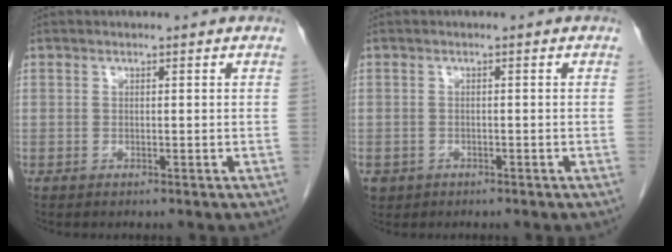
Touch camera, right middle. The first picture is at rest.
{"total": 2.7, "force": [-1.6, 2.1, 0.5], "torque": [-0.010, 0.001, -0.024]}